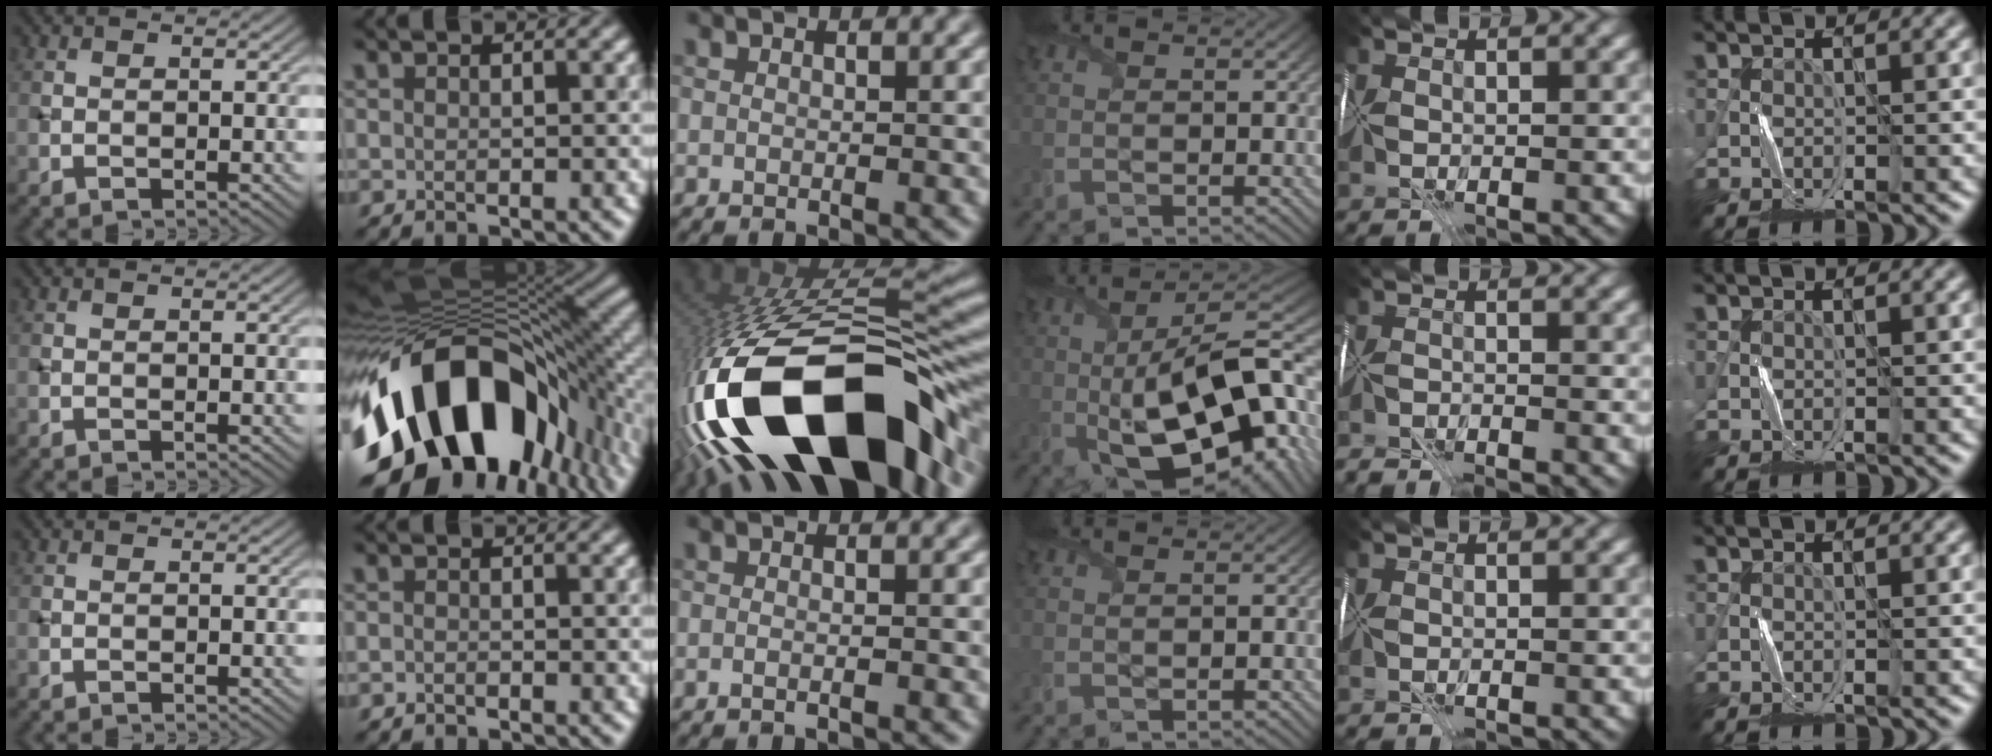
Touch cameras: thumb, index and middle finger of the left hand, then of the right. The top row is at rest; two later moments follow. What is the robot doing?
{"motion": "fold", "object": "map"}